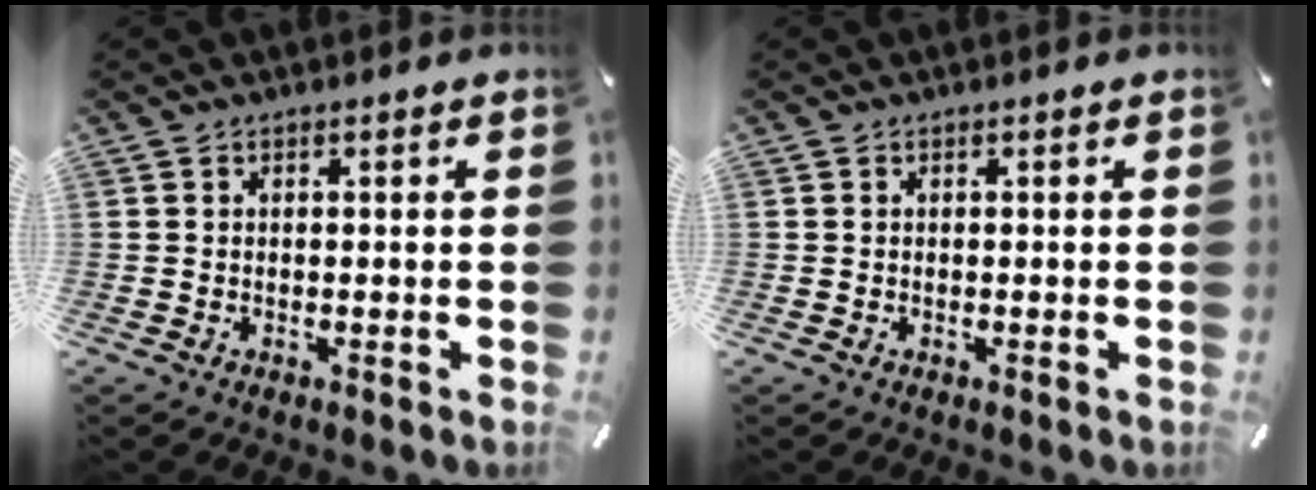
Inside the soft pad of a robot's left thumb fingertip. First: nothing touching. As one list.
[{"total": 0.0}]